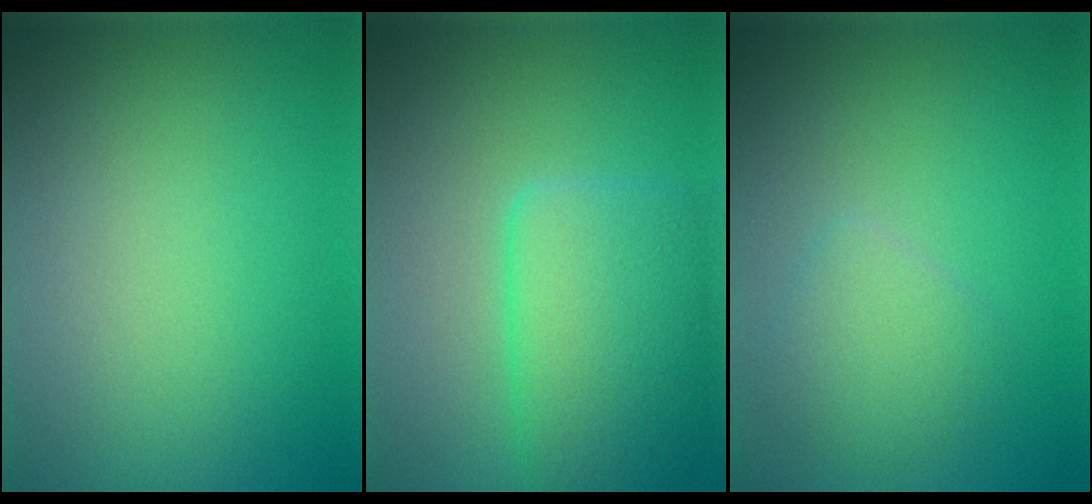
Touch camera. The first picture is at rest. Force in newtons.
{"total": 5.9, "press": 5.9, "slide": 0.2}
{"total": 2.4, "press": 2.4, "slide": 0.1}